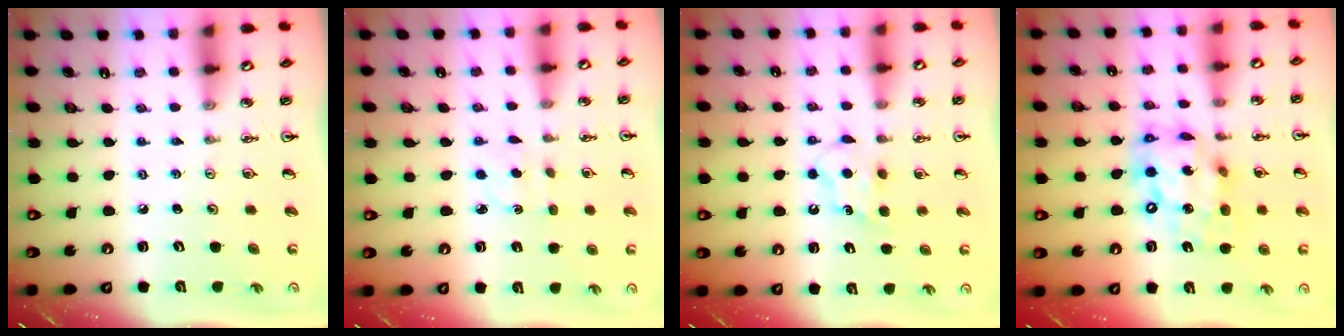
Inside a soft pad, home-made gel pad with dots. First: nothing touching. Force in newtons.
{"total": 1.7, "press": 1.6, "slide": 0.6}
{"total": 5.8, "press": 5.8, "slide": 0.6}
{"total": 14.4, "press": 14.3, "slide": 1.3}